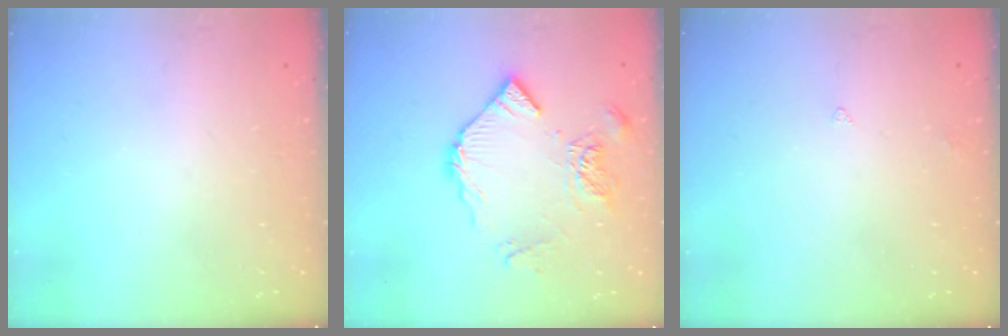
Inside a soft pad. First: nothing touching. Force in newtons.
{"total": 10.4, "press": 10.3, "slide": 1.2}
{"total": 2.7, "press": 2.6, "slide": 0.5}